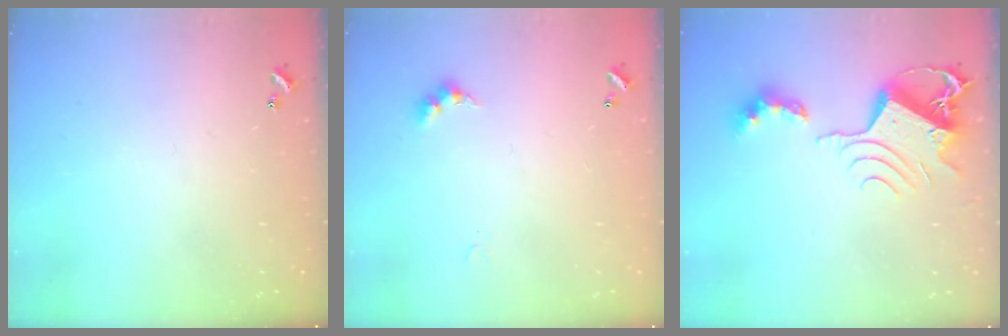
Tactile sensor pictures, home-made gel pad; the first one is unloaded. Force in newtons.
{"total": 2.8, "press": 2.8, "slide": 0.6}
{"total": 11.1, "press": 11.1, "slide": 1.1}